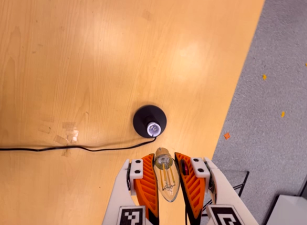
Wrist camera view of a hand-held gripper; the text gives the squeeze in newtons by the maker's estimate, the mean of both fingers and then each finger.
{"total": 23.8, "left": 24.7, "right": 22.9}